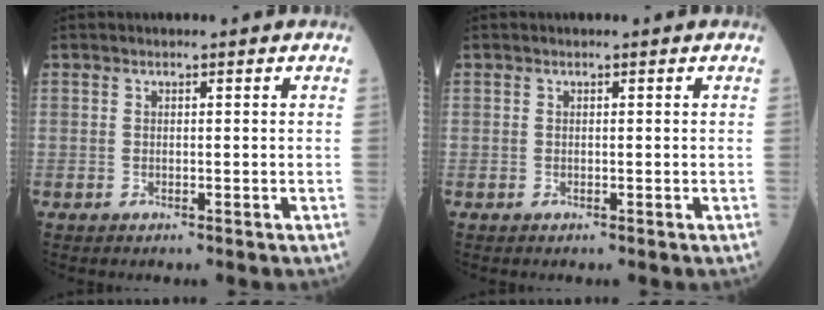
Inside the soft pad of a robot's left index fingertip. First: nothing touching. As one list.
[{"total": 0.0}]